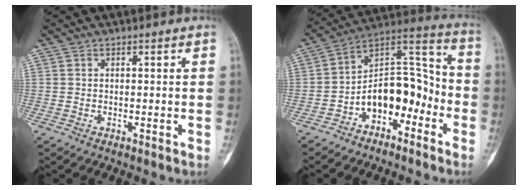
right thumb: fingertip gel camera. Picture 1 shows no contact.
{"total": 13.8, "force": [-5.7, 8.2, 9.5], "torque": [-0.114, 0.089, -0.099]}